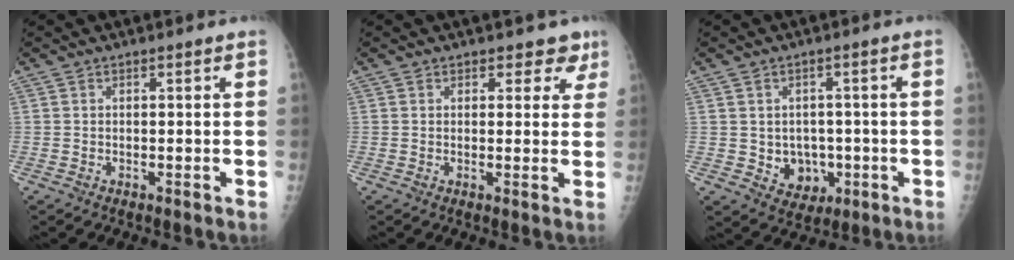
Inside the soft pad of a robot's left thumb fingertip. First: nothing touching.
{"total": 3.9, "force": [2.7, 2.6, 0.8], "torque": [0.027, -0.014, 0.024]}
{"total": 7.5, "force": [-1.5, 6.4, 3.6], "torque": [-0.016, 0.010, -0.008]}